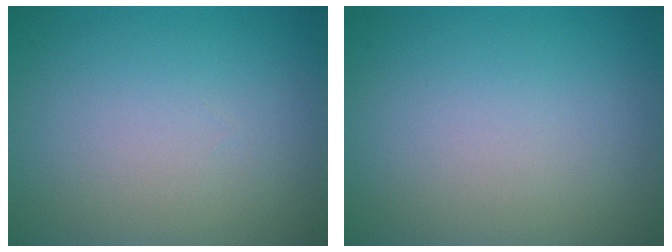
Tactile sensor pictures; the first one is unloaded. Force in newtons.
{"total": 0.0}